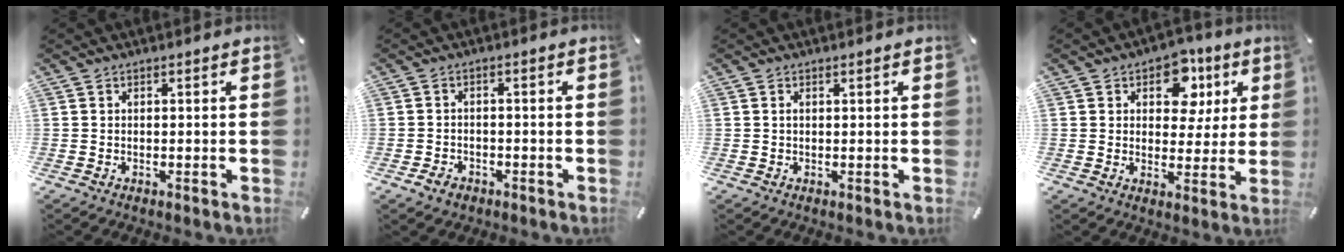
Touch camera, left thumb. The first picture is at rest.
{"total": 2.8, "force": [-1.6, 2.1, 1.0], "torque": [-0.015, 0.009, -0.031]}
{"total": 0.7, "force": [0.2, 0.2, 0.7], "torque": [-0.013, 0.000, 0.004]}
{"total": 10.9, "force": [4.5, 7.7, 6.2], "torque": [-0.078, -0.010, 0.077]}